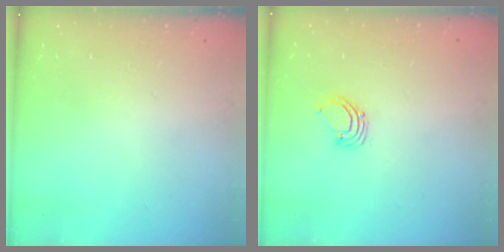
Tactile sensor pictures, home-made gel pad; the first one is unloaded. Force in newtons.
{"total": 3.2, "press": 3.2, "slide": 0.2}